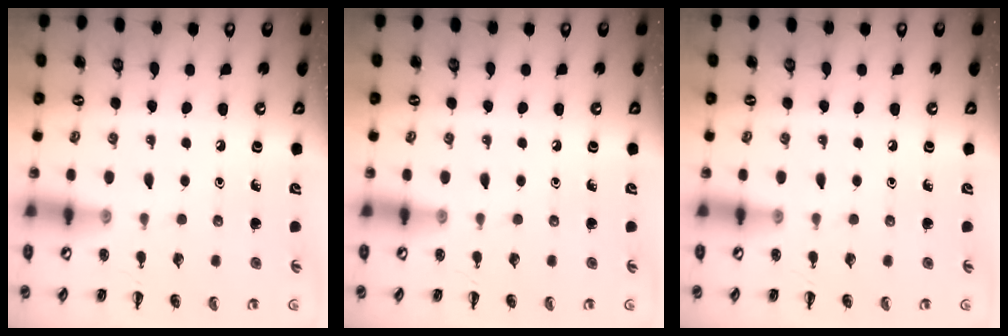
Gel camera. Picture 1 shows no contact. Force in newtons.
{"total": 0.0}
{"total": 0.0}